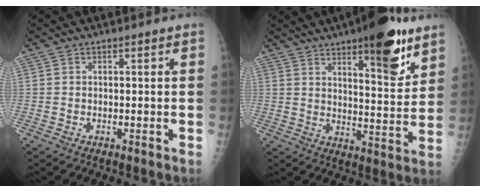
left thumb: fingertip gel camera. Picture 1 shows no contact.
{"total": 16.0, "force": [9.8, 4.6, 11.8], "torque": [-0.134, -0.060, 0.144]}